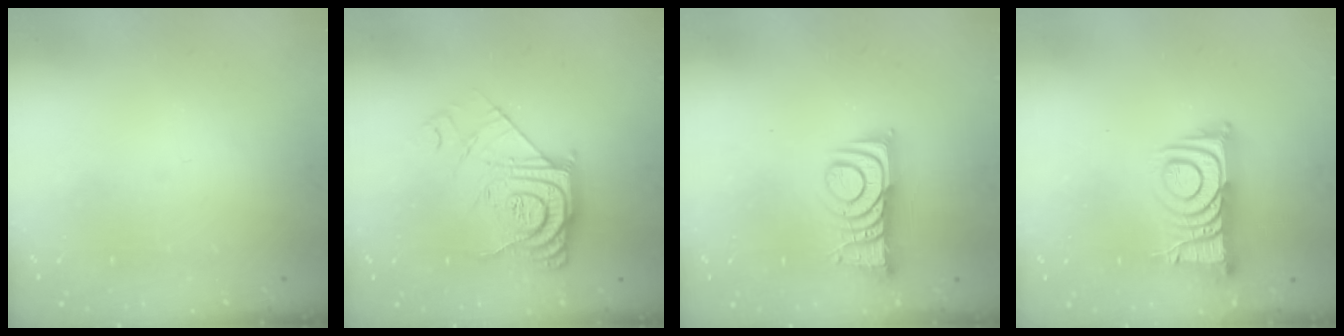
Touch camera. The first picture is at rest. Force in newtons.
{"total": 12.3, "press": 12.3, "slide": 1.1}
{"total": 10.0, "press": 9.9, "slide": 1.0}
{"total": 11.0, "press": 11.0, "slide": 0.6}